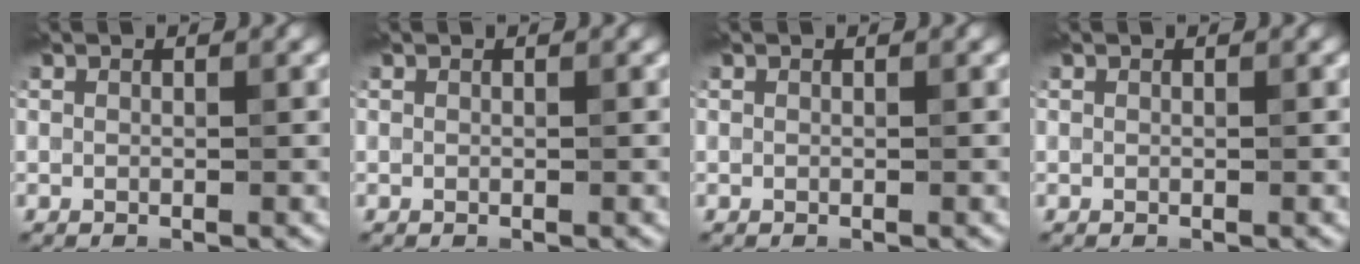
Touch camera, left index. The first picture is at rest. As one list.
[{"total": 0.0}, {"total": 0.0}, {"total": 0.0}]